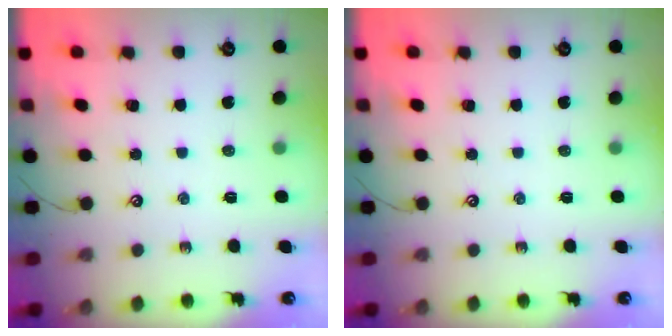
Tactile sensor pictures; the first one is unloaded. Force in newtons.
{"total": 0.0}